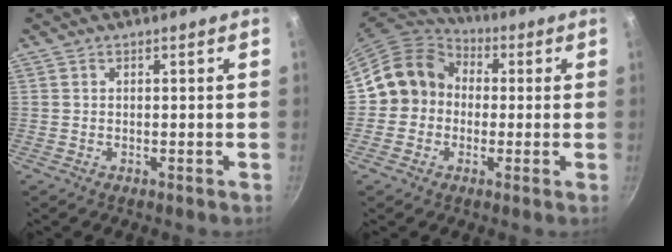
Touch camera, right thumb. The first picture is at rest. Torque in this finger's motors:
{"motor_torque": [-0.12, 0.72, -0.11, 0.20, 0.10]}